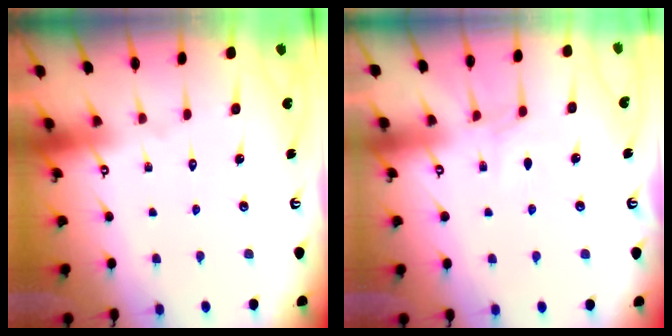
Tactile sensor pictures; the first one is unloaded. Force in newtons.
{"total": 4.3, "press": 4.3, "slide": 0.5}